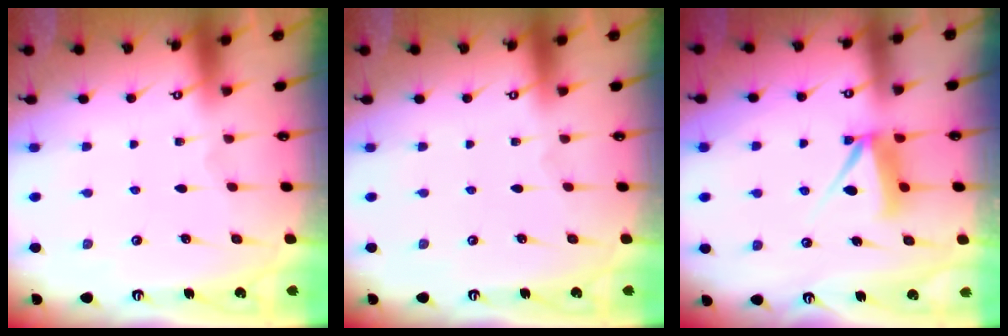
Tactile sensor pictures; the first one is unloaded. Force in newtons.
{"total": 0.0}
{"total": 6.8, "press": 6.8, "slide": 0.7}